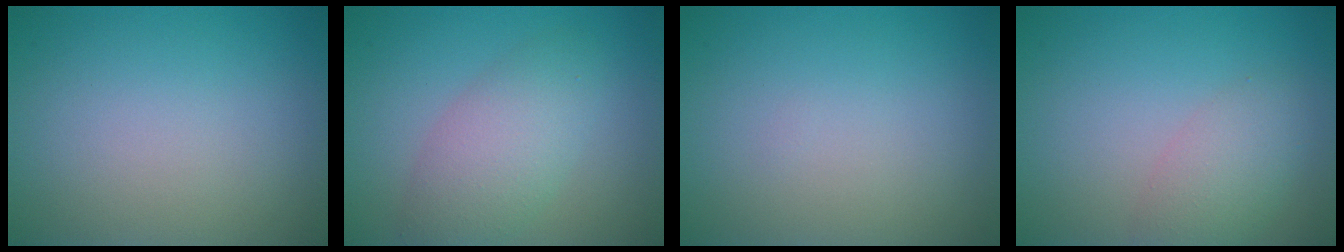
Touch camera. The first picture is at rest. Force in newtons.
{"total": 4.4, "press": 4.3, "slide": 0.4}
{"total": 0.0}
{"total": 3.0, "press": 3.0, "slide": 0.1}